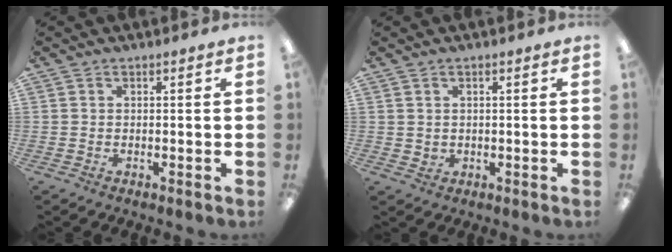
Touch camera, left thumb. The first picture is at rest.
{"total": 1.6, "force": [0.9, 1.2, 0.5], "torque": [-0.011, 0.003, 0.016]}